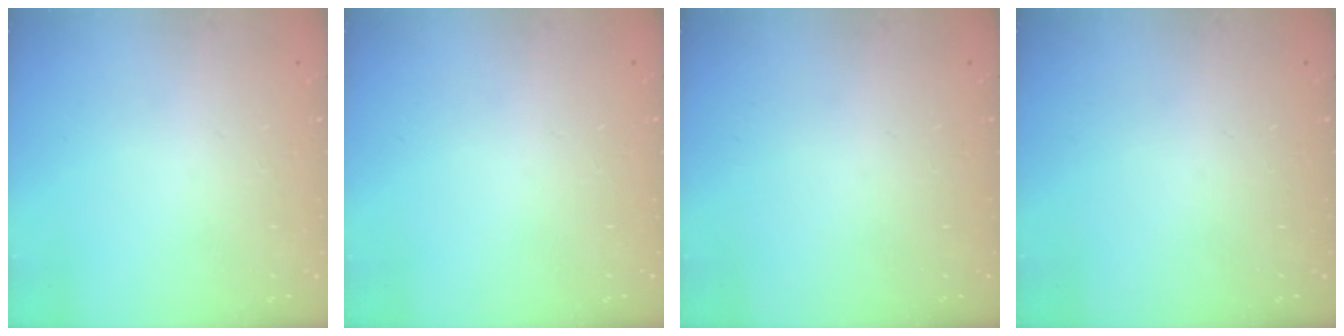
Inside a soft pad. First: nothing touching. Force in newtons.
{"total": 0.0}
{"total": 0.0}
{"total": 0.0}